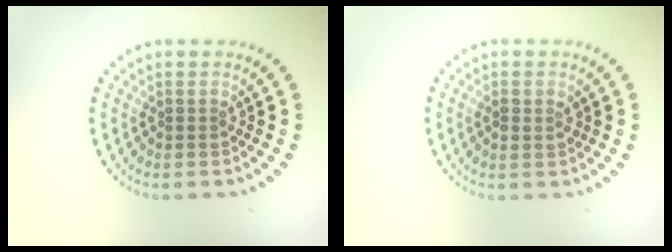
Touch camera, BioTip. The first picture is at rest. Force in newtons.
{"total": 1.4, "press": 1.3, "slide": 0.4}